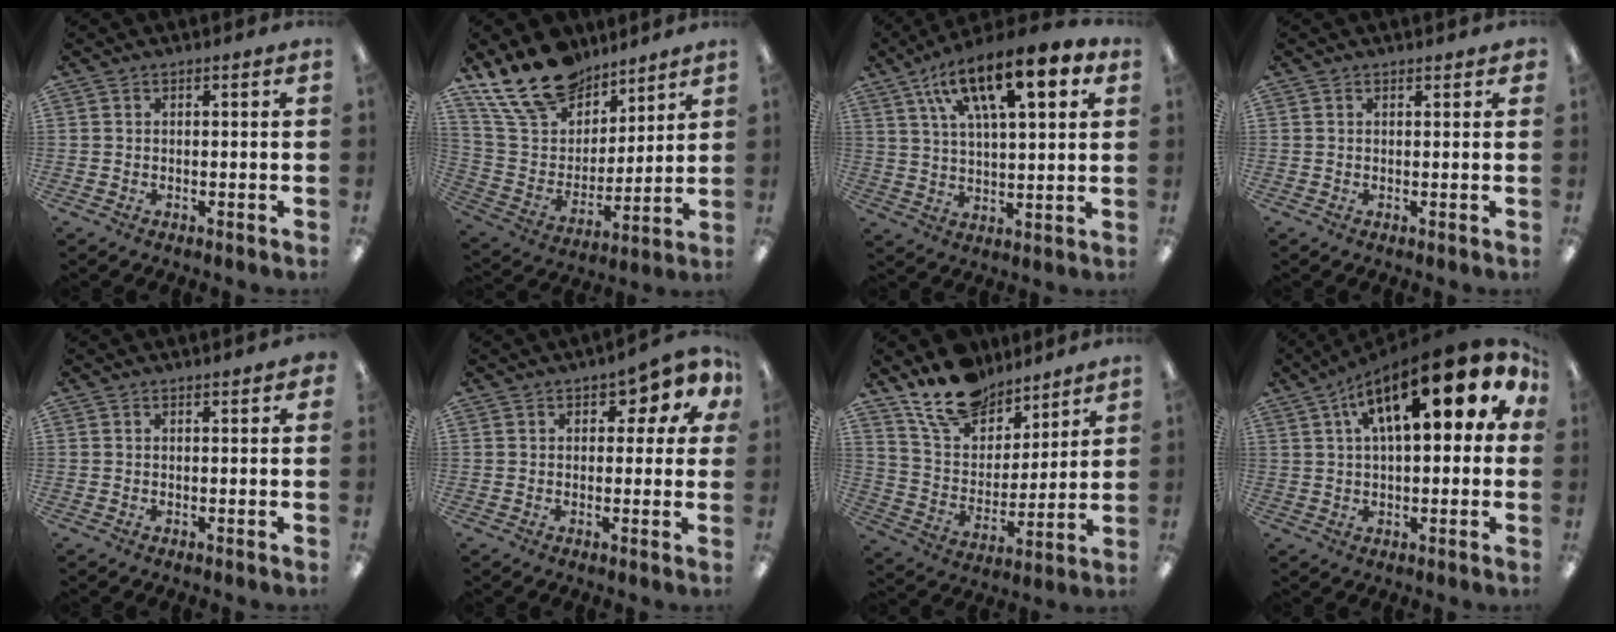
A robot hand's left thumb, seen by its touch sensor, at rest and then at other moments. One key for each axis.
{"total": 20.4, "fx": 14.9, "fy": 11.2, "fz": 8.1, "tx": -0.160, "ty": -0.087, "tz": 0.278}
{"total": 18.0, "fx": 10.1, "fy": 6.8, "fz": 13.3, "tx": -0.213, "ty": -0.035, "tz": 0.165}
{"total": 1.0, "fx": 0.8, "fy": 0.3, "fz": 0.4, "tx": -0.002, "ty": -0.002, "tz": 0.013}
{"total": 0.7, "fx": 0.5, "fy": 0.1, "fz": 0.6, "tx": -0.003, "ty": -0.002, "tz": 0.006}
{"total": 6.8, "fx": 3.4, "fy": 3.2, "fz": 4.9, "tx": -0.059, "ty": -0.012, "tz": 0.055}
{"total": 16.7, "fx": 13.2, "fy": 8.5, "fz": 5.8, "tx": -0.109, "ty": -0.080, "tz": 0.245}
{"total": 20.2, "fx": 8.6, "fy": 7.6, "fz": 16.6, "tx": -0.264, "ty": -0.031, "tz": 0.134}